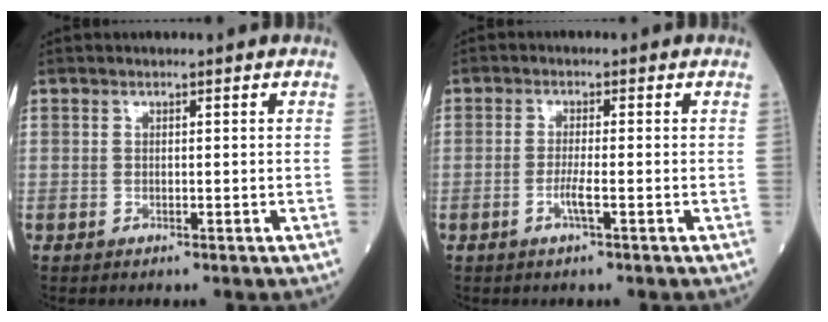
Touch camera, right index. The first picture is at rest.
{"total": 2.6, "force": [-1.0, -0.6, 2.3], "torque": [-0.050, -0.004, -0.022]}